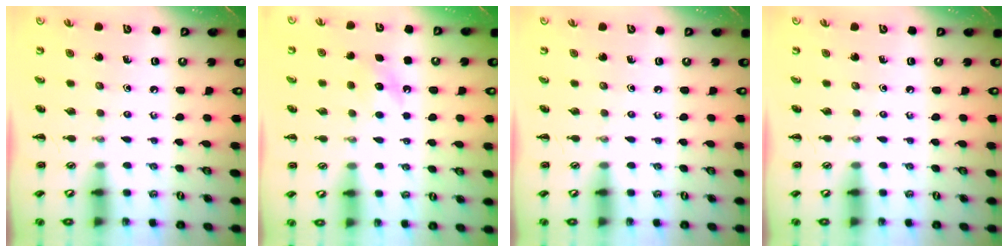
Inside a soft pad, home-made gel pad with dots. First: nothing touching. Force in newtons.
{"total": 5.2, "press": 5.0, "slide": 1.4}
{"total": 0.0}
{"total": 0.0}